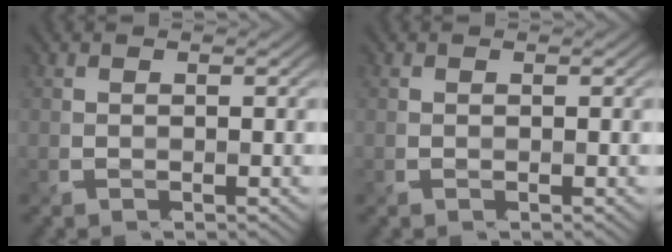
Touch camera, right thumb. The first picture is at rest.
{"total": 0.0}